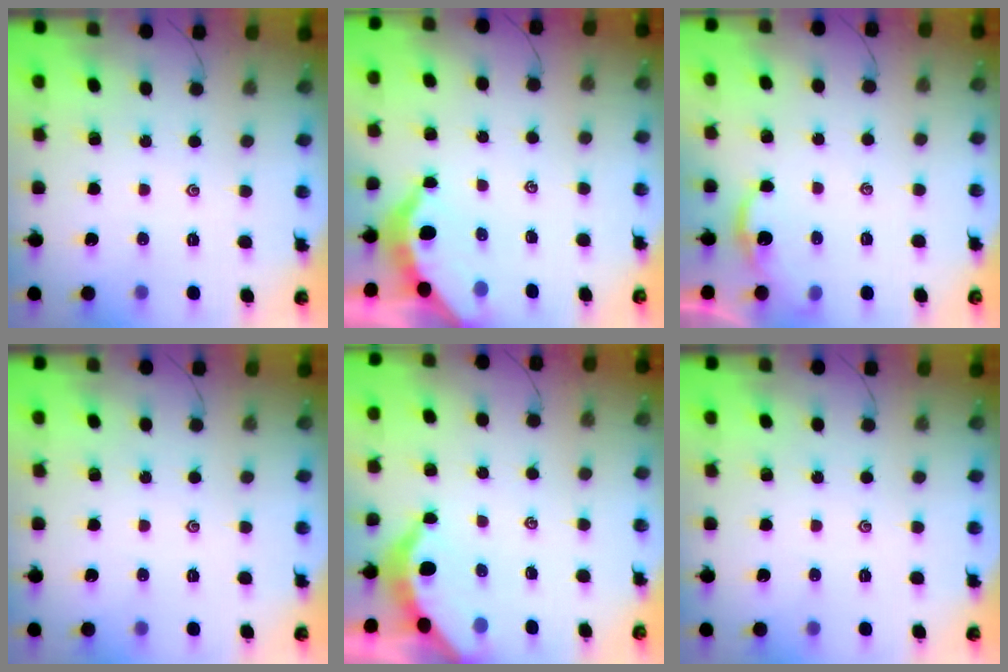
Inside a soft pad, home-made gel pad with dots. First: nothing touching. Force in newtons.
{"total": 3.7, "press": 3.7, "slide": 0.5}
{"total": 1.3, "press": 1.3, "slide": 0.2}
{"total": 0.0}
{"total": 3.7, "press": 3.7, "slide": 0.4}
{"total": 0.0}